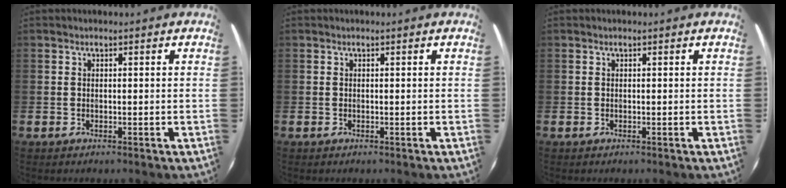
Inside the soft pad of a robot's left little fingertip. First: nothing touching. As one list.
[{"total": 0.0}, {"total": 0.0}]